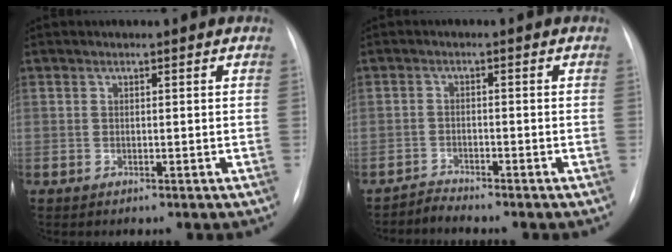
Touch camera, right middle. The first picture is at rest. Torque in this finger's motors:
{"motor_torque": [0.05, -0.34, -0.04, -0.01]}